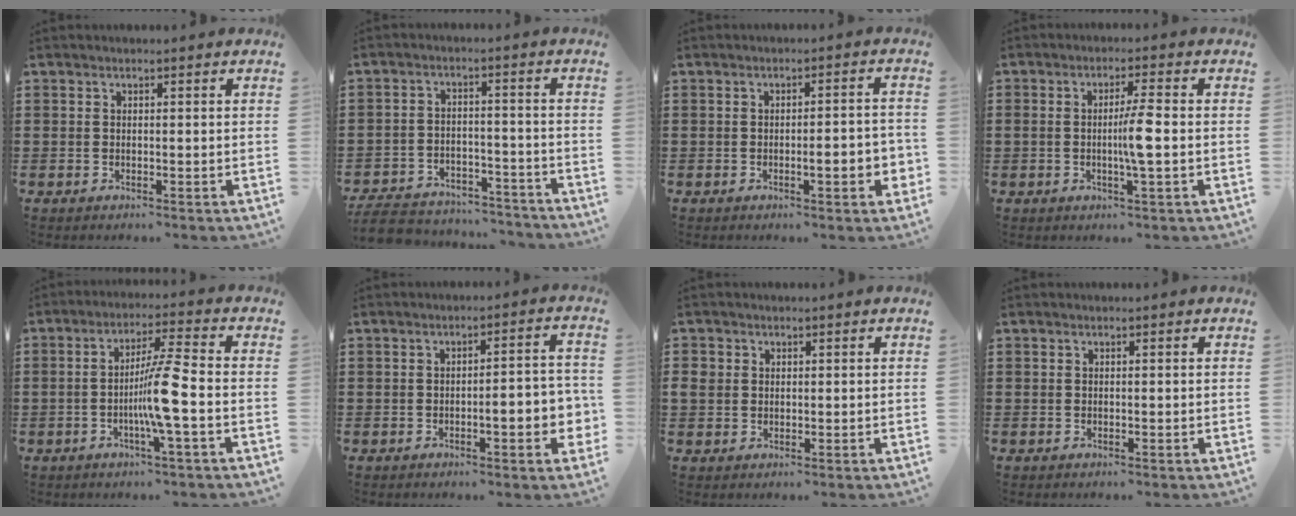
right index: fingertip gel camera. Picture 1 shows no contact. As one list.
[{"total": 6.7, "force": [-6.3, 1.4, 1.5], "torque": [-0.037, 0.009, -0.126]}, {"total": 4.5, "force": [-1.2, 0.9, 4.2], "torque": [-0.060, -0.004, -0.021]}, {"total": 4.8, "force": [-0.7, -0.1, 4.7], "torque": [-0.091, -0.009, -0.018]}, {"total": 8.0, "force": [-2.1, -0.3, 7.7], "torque": [-0.146, -0.012, -0.045]}, {"total": 5.4, "force": [-1.5, 1.2, 5.0], "torque": [-0.065, -0.007, -0.029]}, {"total": 1.5, "force": [0.3, 1.4, 0.5], "torque": [-0.015, 0.006, 0.004]}, {"total": 0.0}]